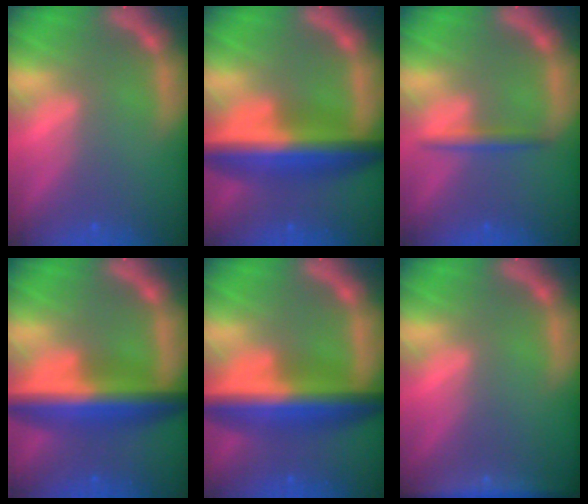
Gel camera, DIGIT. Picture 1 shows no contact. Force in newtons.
{"total": 9.5}
{"total": 1.9}
{"total": 9.0}
{"total": 9.5}
{"total": 4.4}